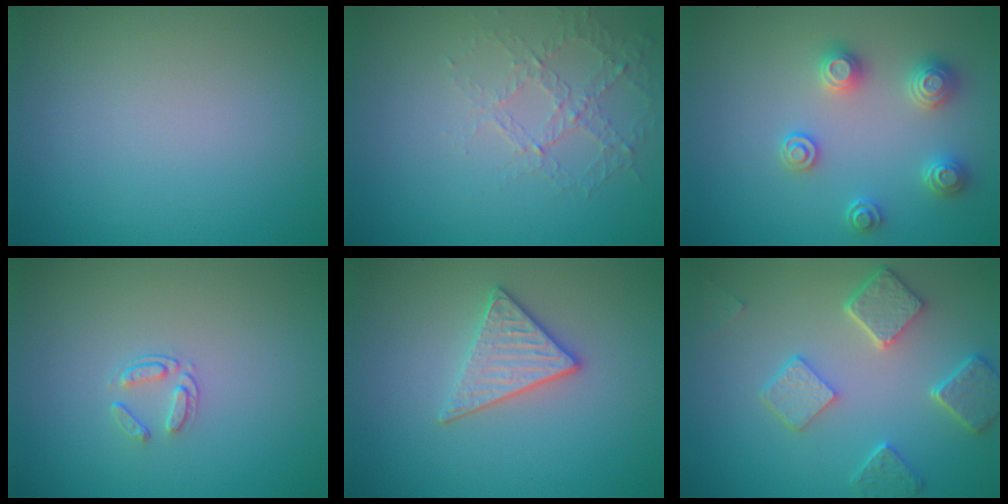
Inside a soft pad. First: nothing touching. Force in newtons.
{"total": 1.6, "press": 1.1, "slide": 1.2}
{"total": 3.1, "press": 3.0, "slide": 0.8}
{"total": 1.4, "press": 0.9, "slide": 1.1}
{"total": 2.9, "press": 2.7, "slide": 1.1}
{"total": 4.8, "press": 3.9, "slide": 2.9}